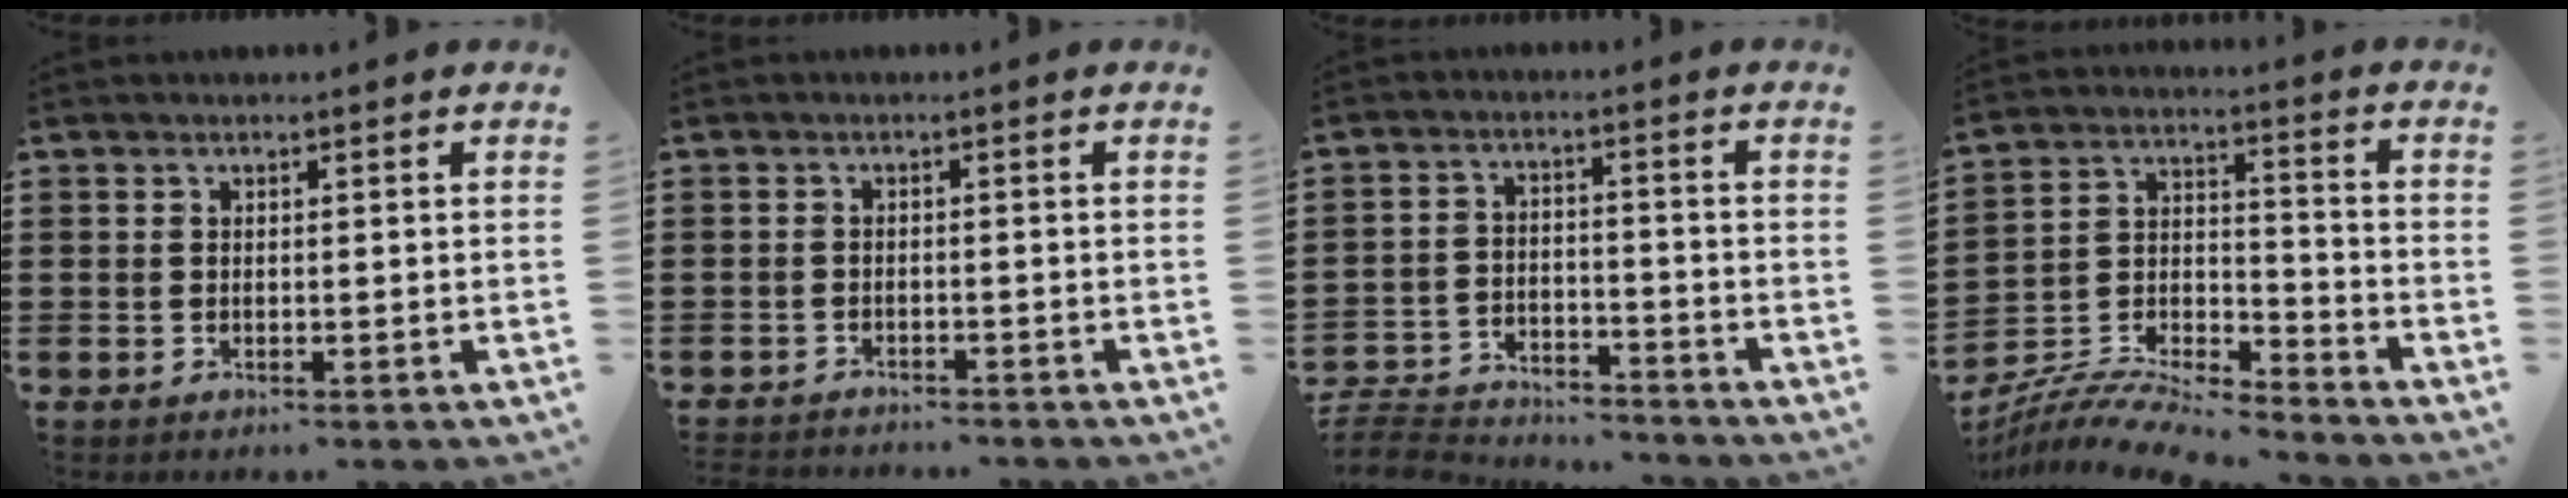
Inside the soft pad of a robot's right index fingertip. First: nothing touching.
{"total": 1.5, "force": [-1.5, 0.1, -0.1], "torque": [-0.003, 0.001, -0.033]}
{"total": 6.1, "force": [-6.0, 0.8, 1.0], "torque": [-0.031, 0.005, -0.122]}
{"total": 8.8, "force": [-8.4, 0.8, 2.3], "torque": [-0.044, 0.003, -0.168]}